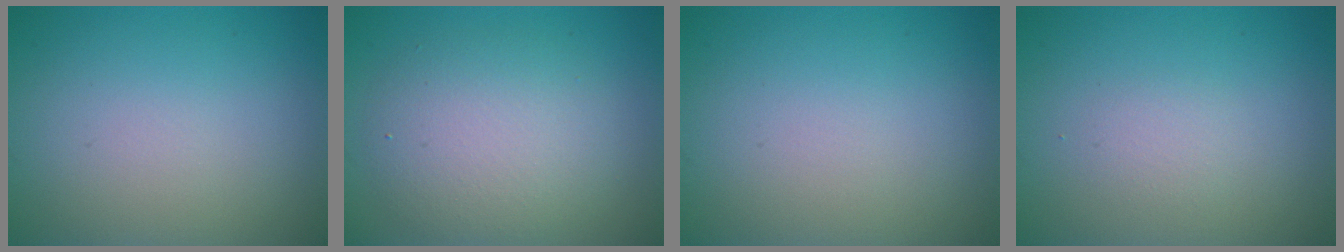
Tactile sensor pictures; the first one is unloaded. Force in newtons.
{"total": 4.9, "press": 4.9, "slide": 0.3}
{"total": 0.0}
{"total": 1.1, "press": 1.1, "slide": 0.1}